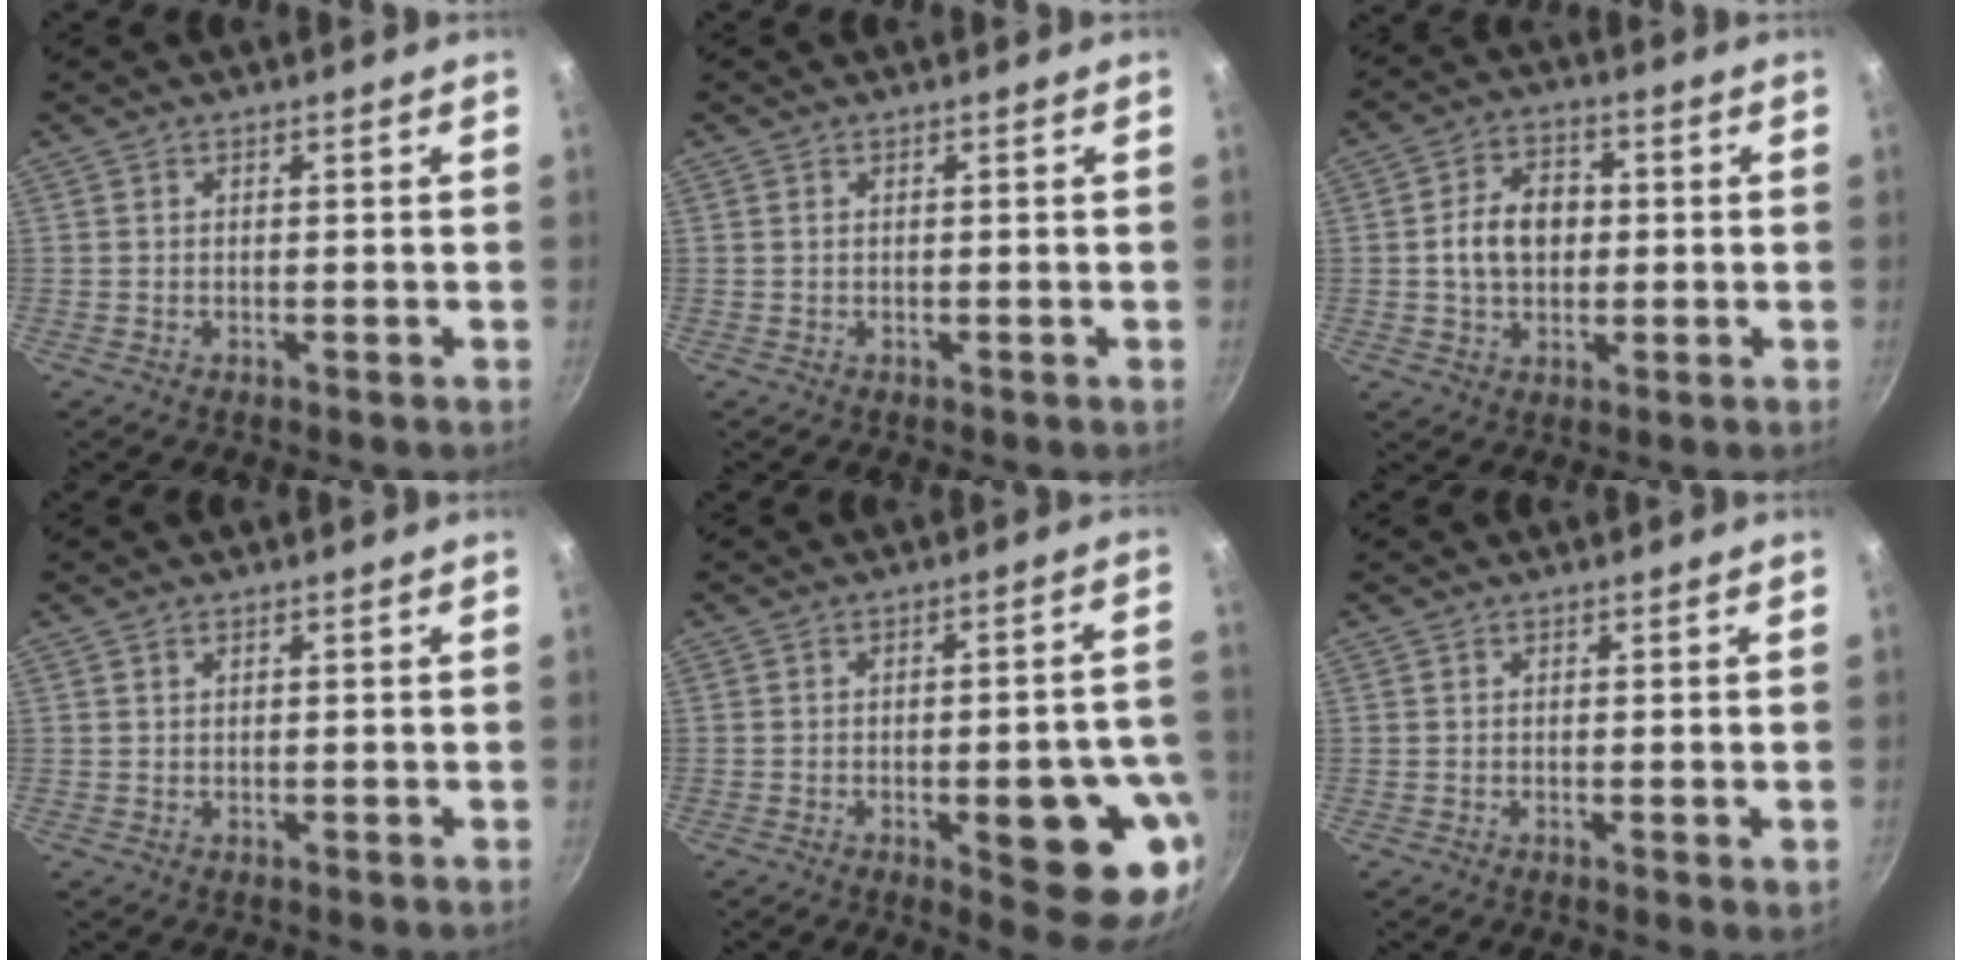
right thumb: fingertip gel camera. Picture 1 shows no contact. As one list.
[{"total": 0.0}, {"total": 9.1, "force": [0.3, 6.7, 6.1], "torque": [-0.081, 0.014, -0.001]}, {"total": 0.6, "force": [0.4, 0.3, 0.3], "torque": [-0.003, 0.001, 0.008]}, {"total": 15.7, "force": [-4.8, 5.3, 14.0], "torque": [-0.128, 0.018, -0.057]}, {"total": 1.1, "force": [-0.2, 0.2, 1.1], "torque": [-0.016, -0.004, -0.004]}]